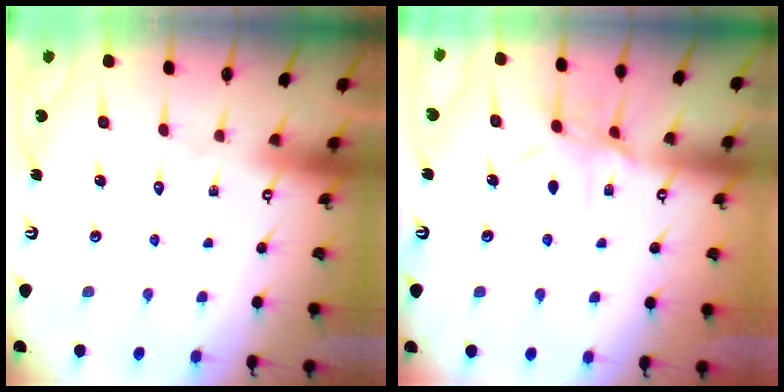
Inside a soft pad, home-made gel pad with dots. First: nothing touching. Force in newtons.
{"total": 7.9, "press": 7.9, "slide": 0.6}